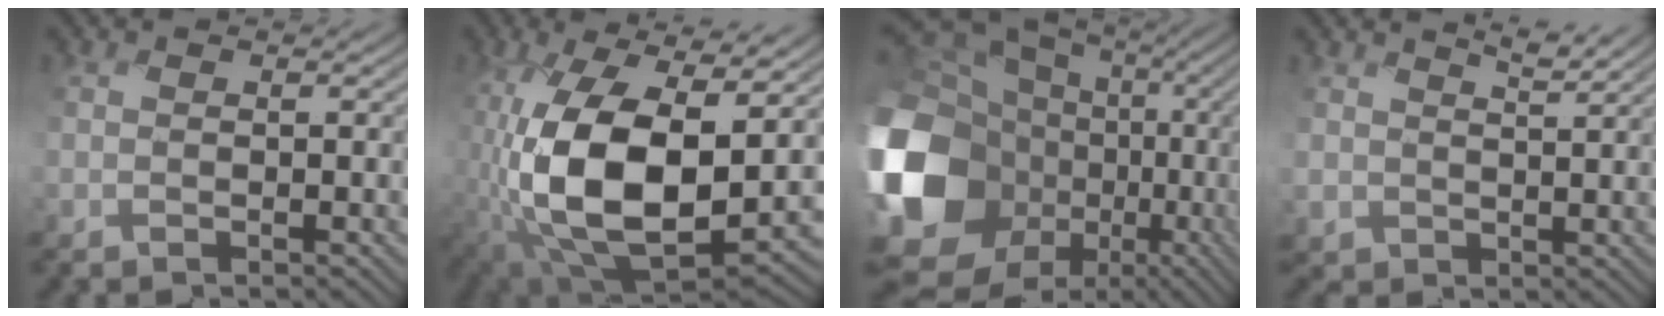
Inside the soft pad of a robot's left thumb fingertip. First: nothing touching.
{"total": 14.4, "force": [-0.9, 8.1, 11.9], "torque": [-0.254, -0.036, -0.013]}
{"total": 19.3, "force": [-3.5, 15.3, 11.4], "torque": [-0.298, -0.034, -0.041]}
{"total": 2.2, "force": [2.1, 0.3, -0.3], "torque": [-0.001, 0.000, 0.038]}